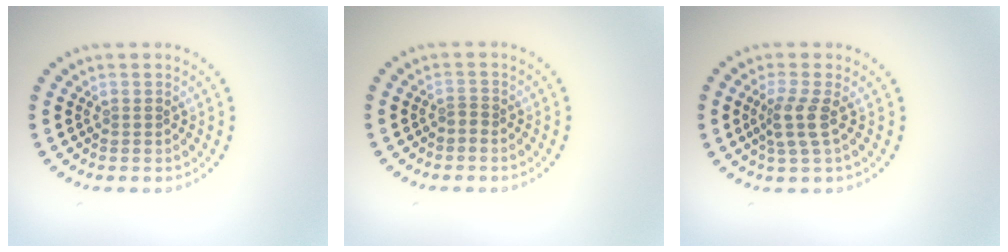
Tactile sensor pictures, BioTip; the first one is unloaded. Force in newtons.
{"total": 0.7, "press": 0.4, "slide": 0.6}
{"total": 2.4, "press": 1.9, "slide": 1.5}